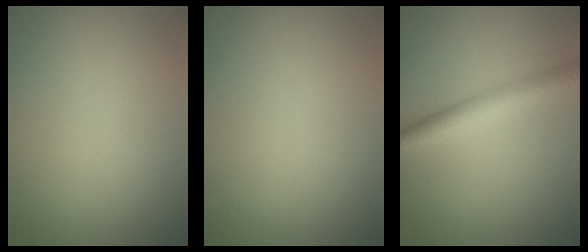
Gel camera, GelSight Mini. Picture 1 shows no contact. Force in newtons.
{"total": 0.0}
{"total": 3.9, "press": 3.9, "slide": 0.1}